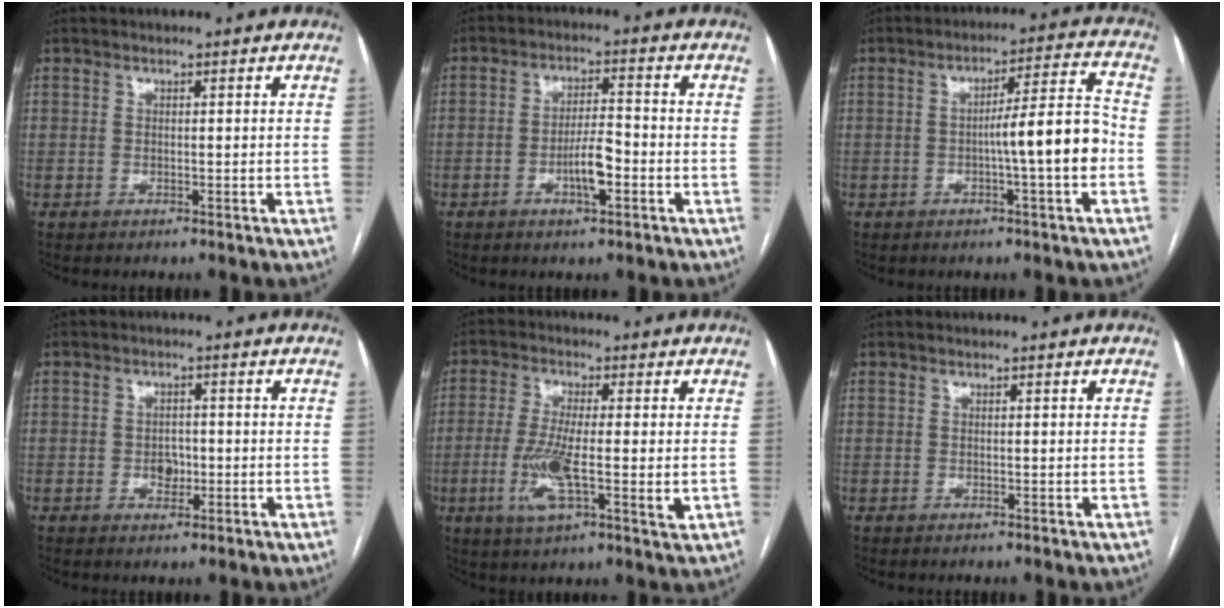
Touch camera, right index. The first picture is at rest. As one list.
[{"total": 5.6, "force": [-2.0, 1.3, 5.1], "torque": [-0.096, 0.004, -0.035]}, {"total": 9.2, "force": [-2.1, -0.1, 9.0], "torque": [-0.136, 0.016, -0.033]}, {"total": 2.7, "force": [-0.6, 1.9, 1.8], "torque": [-0.021, 0.005, -0.006]}, {"total": 10.3, "force": [-1.7, 2.0, 10.0], "torque": [-0.193, -0.014, -0.033]}, {"total": 0.0}]